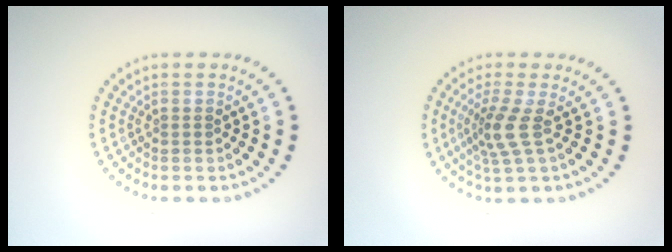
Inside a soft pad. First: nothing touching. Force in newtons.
{"total": 2.8, "press": 2.0, "slide": 1.9}